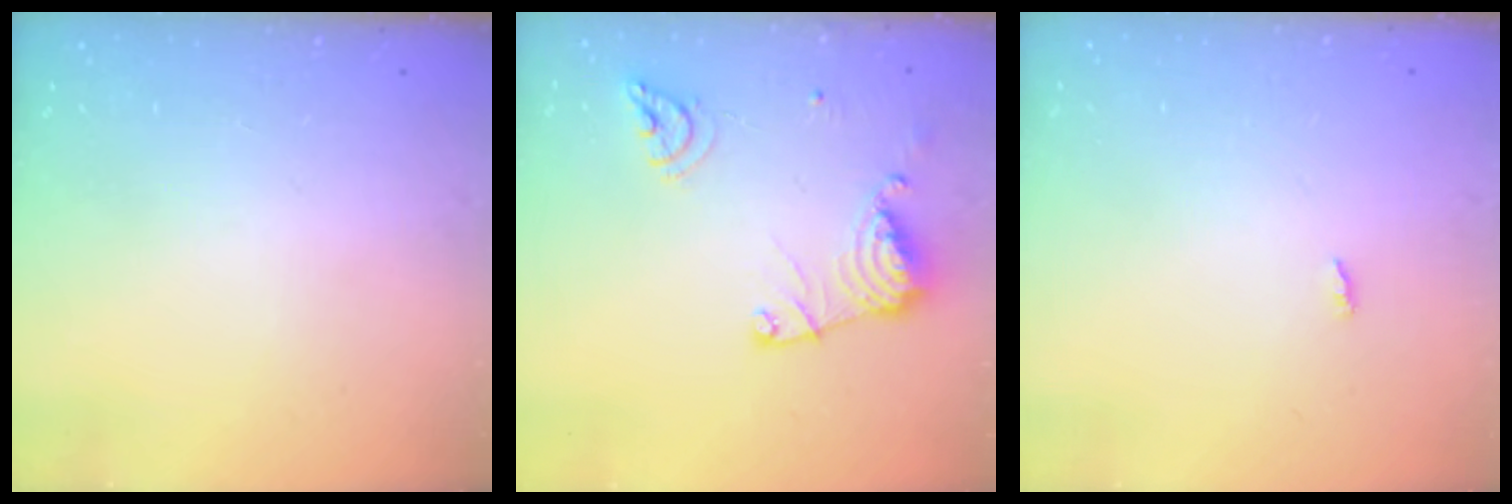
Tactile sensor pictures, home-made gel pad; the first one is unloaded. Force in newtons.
{"total": 13.6, "press": 13.5, "slide": 1.5}
{"total": 1.8, "press": 1.8, "slide": 0.2}